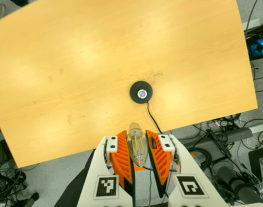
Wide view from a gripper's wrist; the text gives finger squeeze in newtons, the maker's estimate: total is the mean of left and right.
{"total": 13.9, "left": 14.5, "right": 13.2}